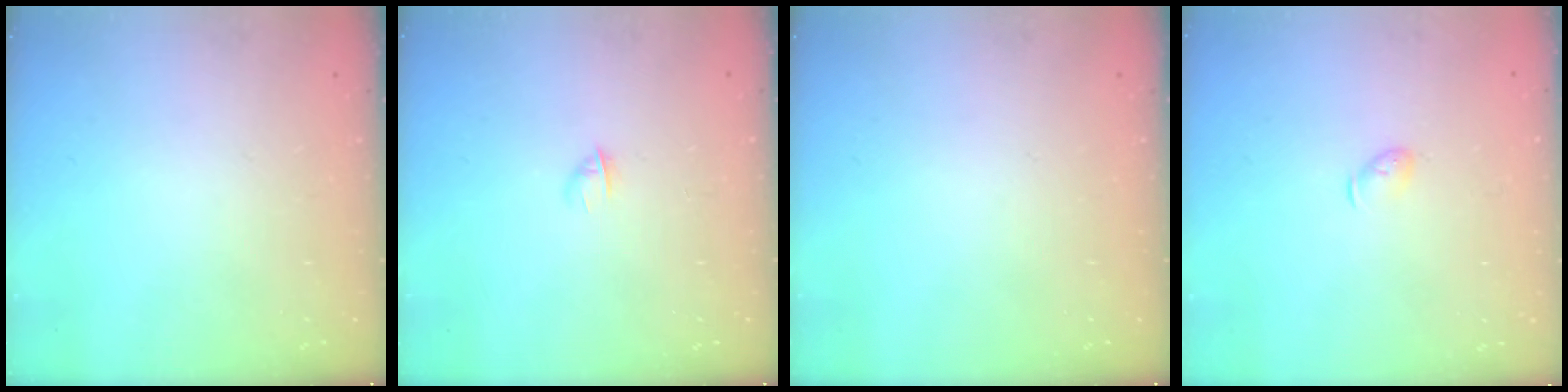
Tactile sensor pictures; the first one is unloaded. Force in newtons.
{"total": 2.8, "press": 2.7, "slide": 0.8}
{"total": 0.0}
{"total": 3.6, "press": 3.5, "slide": 0.7}